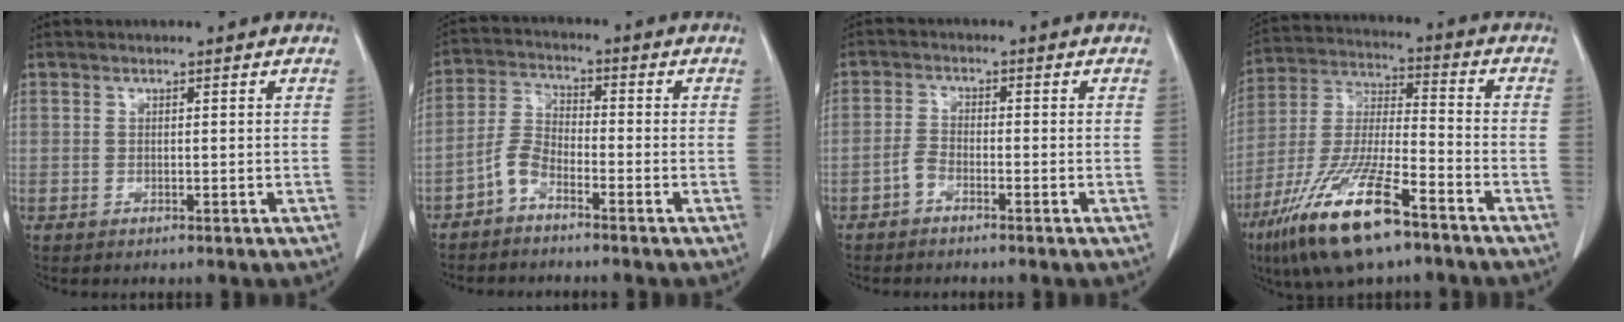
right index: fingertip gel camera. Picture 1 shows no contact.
{"total": 3.7, "force": [-2.8, 1.3, 2.0], "torque": [-0.047, 0.005, -0.061]}
{"total": 2.0, "force": [-1.5, 0.7, 1.1], "torque": [-0.026, 0.003, -0.033]}
{"total": 17.2, "force": [-10.7, 3.3, 13.1], "torque": [-0.286, -0.034, -0.198]}